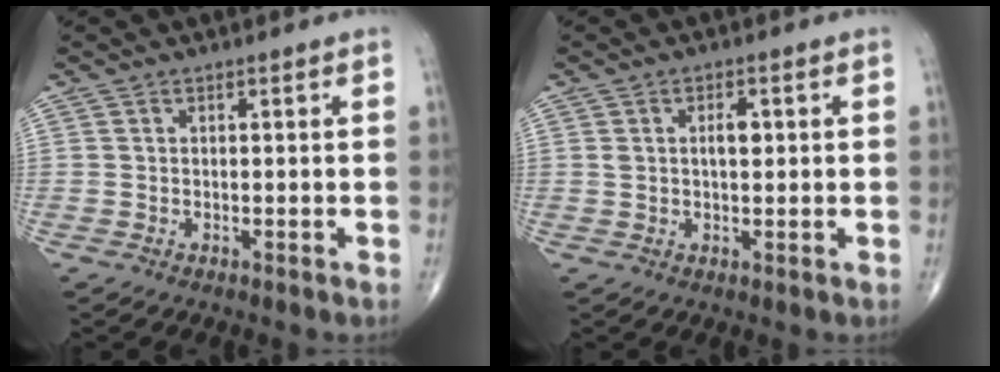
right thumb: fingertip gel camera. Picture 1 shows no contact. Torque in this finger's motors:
{"motor_torque": [0.08, 0.10, 0.22, 0.21, 0.02]}